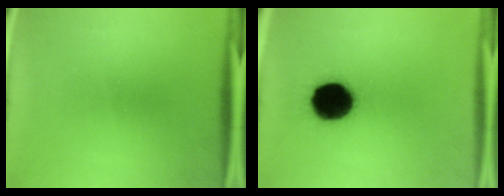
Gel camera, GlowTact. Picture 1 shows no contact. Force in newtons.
{"total": 13.9}